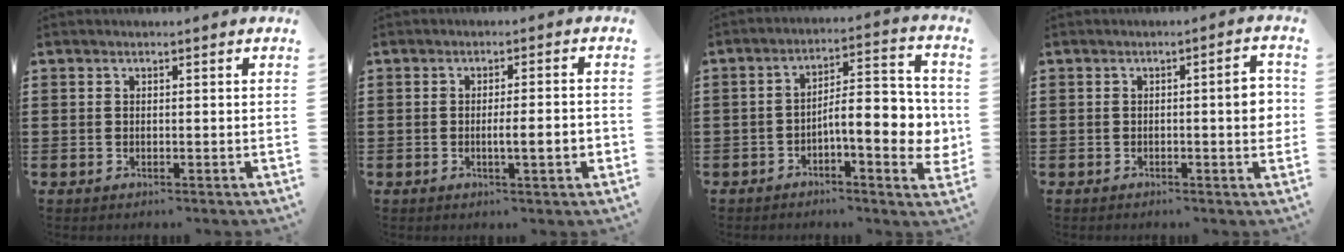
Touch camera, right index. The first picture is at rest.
{"total": 4.2, "force": [-0.9, 0.2, 4.1], "torque": [-0.060, -0.010, -0.019]}
{"total": 9.0, "force": [-1.9, 3.2, 8.2], "torque": [-0.110, -0.010, -0.039]}
{"total": 4.0, "force": [-0.3, 0.9, 3.9], "torque": [-0.049, -0.003, -0.011]}